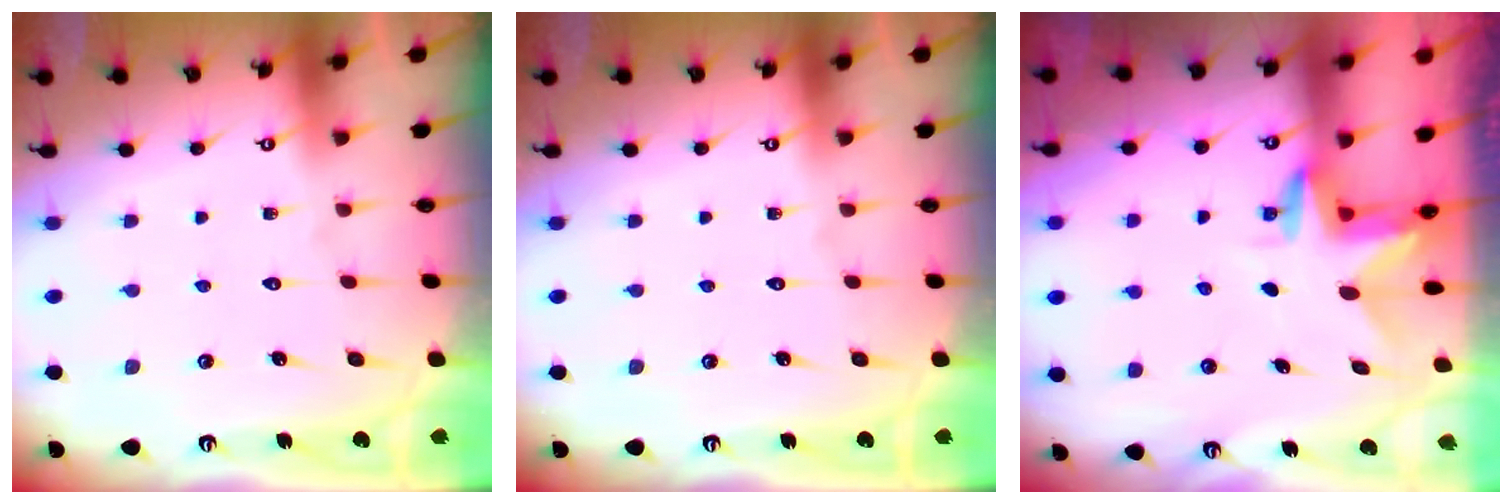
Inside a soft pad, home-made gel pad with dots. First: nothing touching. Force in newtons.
{"total": 0.0}
{"total": 3.1, "press": 3.1, "slide": 0.2}